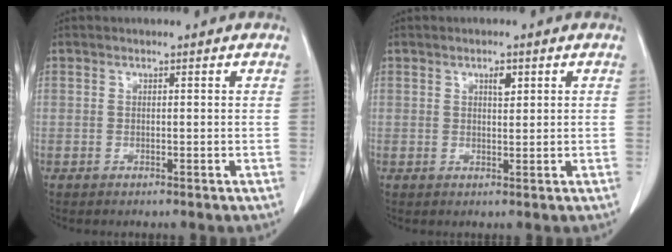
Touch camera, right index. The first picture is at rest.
{"total": 1.8, "force": [1.0, 0.7, 1.4], "torque": [-0.022, -0.002, 0.015]}